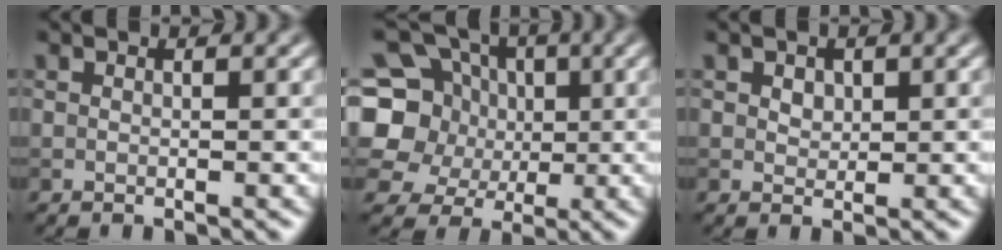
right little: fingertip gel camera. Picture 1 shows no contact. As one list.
[{"total": 9.0, "force": [1.1, 8.0, 4.1], "torque": [-0.101, 0.021, -0.011]}, {"total": 1.2, "force": [0.6, 0.9, 0.6], "torque": [-0.012, 0.001, 0.011]}]